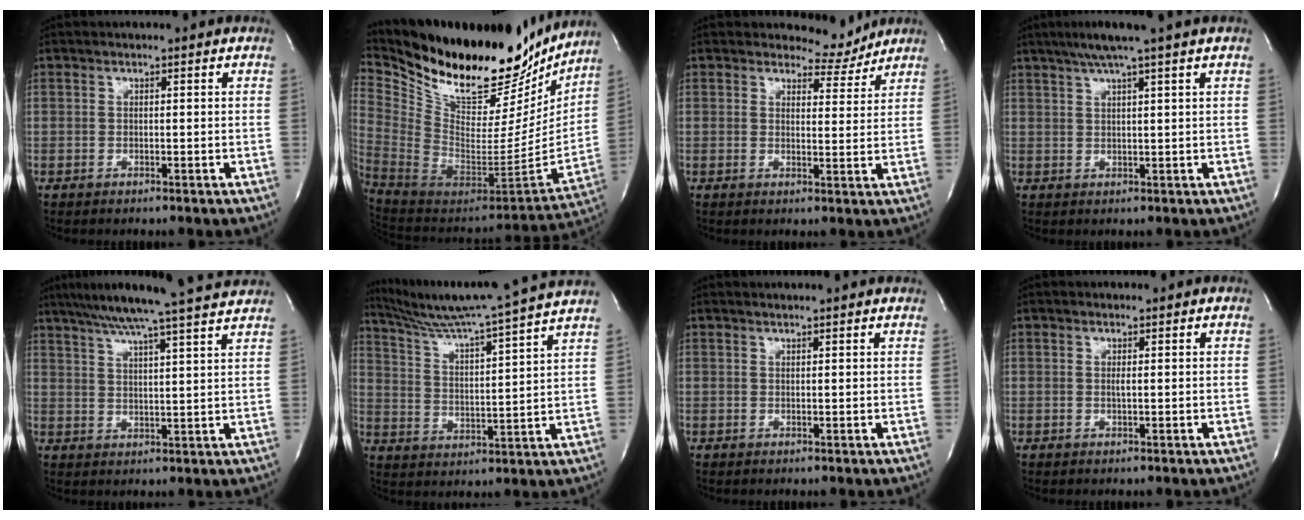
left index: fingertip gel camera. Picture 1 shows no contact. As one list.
[{"total": 29.9, "force": [25.0, 8.9, 13.7], "torque": [-0.249, -0.045, 0.384]}, {"total": 4.0, "force": [3.8, 1.1, -0.5], "torque": [0.006, -0.019, 0.046]}, {"total": 5.5, "force": [3.9, -1.4, 3.5], "torque": [-0.058, 0.014, 0.069]}, {"total": 17.5, "force": [15.4, -0.9, 8.2], "torque": [-0.142, 0.002, 0.211]}, {"total": 19.3, "force": [17.0, -2.4, 8.8], "torque": [-0.156, -0.026, 0.244]}, {"total": 6.4, "force": [6.1, 0.3, 1.8], "torque": [-0.027, 0.014, 0.057]}, {"total": 0.5, "force": [0.1, 0.0, 0.5], "torque": [-0.016, -0.002, 0.002]}]